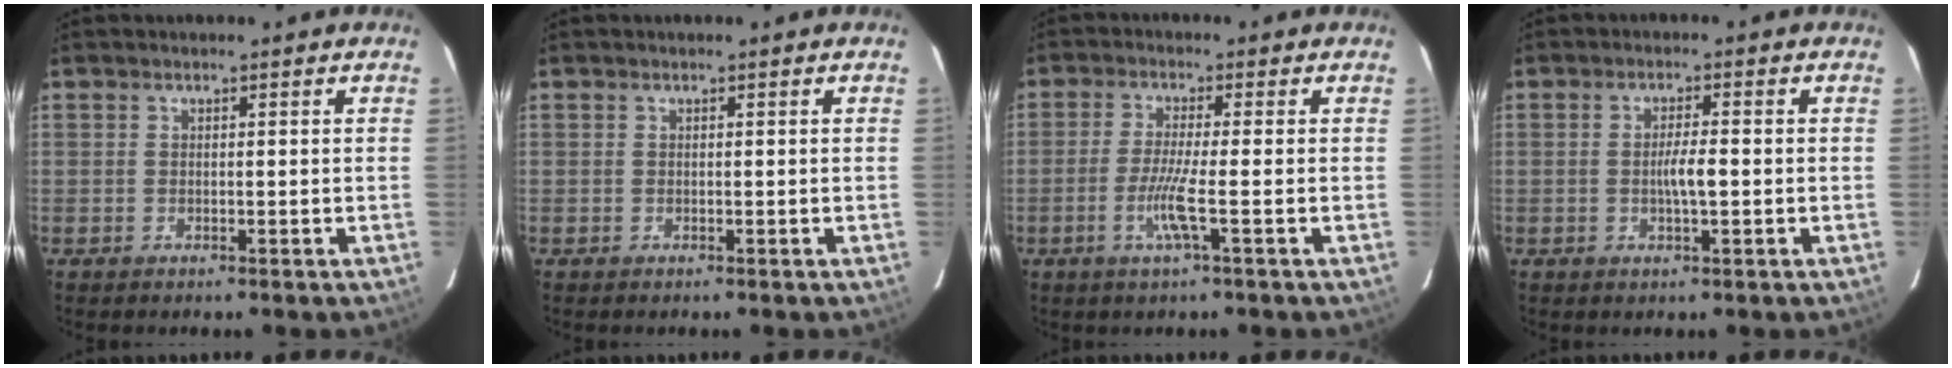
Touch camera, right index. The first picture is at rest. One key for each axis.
{"total": 0.0}
{"total": 5.0, "fx": -1.6, "fy": -0.6, "fz": 4.7, "tx": -0.096, "ty": -0.011, "tz": -0.034}
{"total": 3.2, "fx": -0.4, "fy": 0.4, "fz": 3.2, "tx": -0.059, "ty": 0.000, "tz": -0.008}